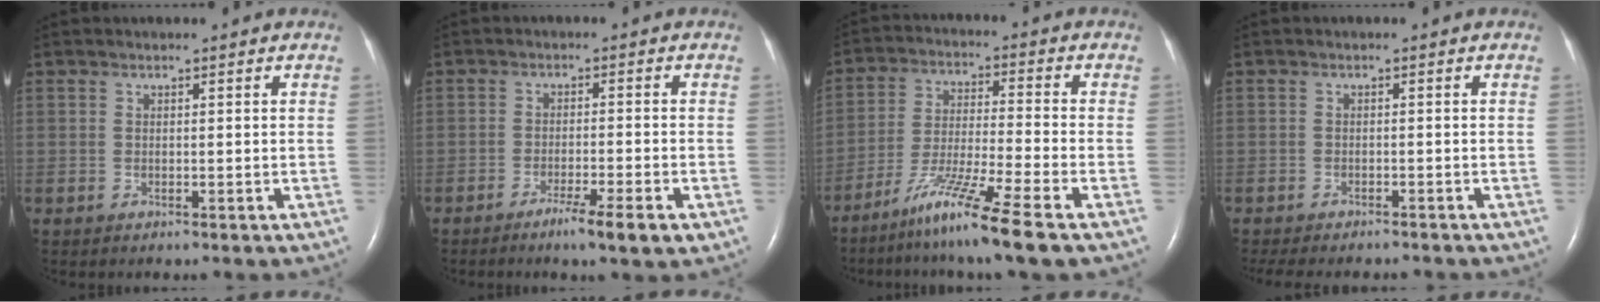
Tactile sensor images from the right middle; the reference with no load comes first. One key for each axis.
{"total": 5.5, "fx": -3.2, "fy": 0.0, "fz": 4.5, "tx": -0.072, "ty": -0.010, "tz": -0.051}
{"total": 10.7, "fx": -7.4, "fy": -1.5, "fz": 7.6, "tx": -0.148, "ty": -0.041, "tz": -0.137}
{"total": 9.2, "fx": -8.3, "fy": 2.1, "fz": 3.3, "tx": -0.048, "ty": -0.008, "tz": -0.109}